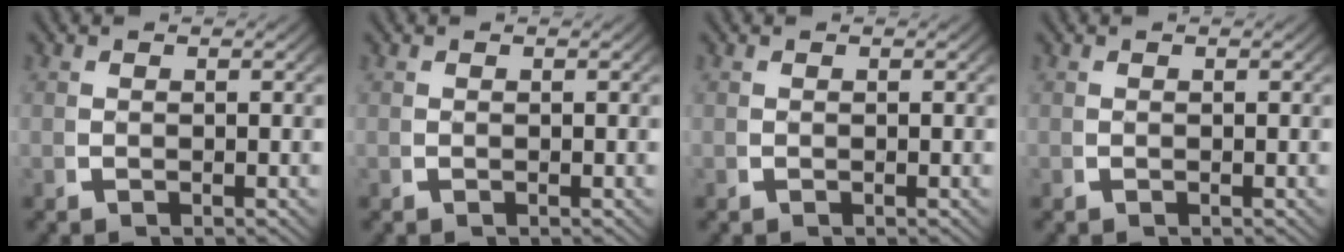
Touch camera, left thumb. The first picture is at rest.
{"total": 0.0}
{"total": 0.0}
{"total": 0.0}